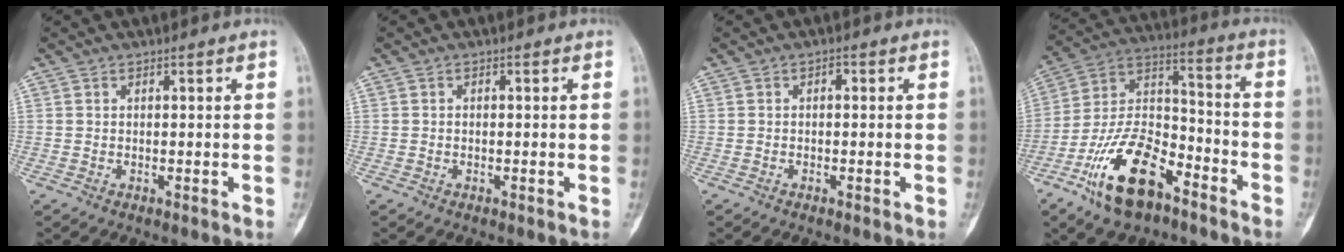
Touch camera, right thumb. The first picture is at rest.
{"total": 0.0}
{"total": 1.0, "force": [0.0, 0.7, 0.8], "torque": [-0.004, 0.005, -0.006]}
{"total": 18.3, "force": [-10.6, 8.8, 12.1], "torque": [-0.211, 0.076, -0.195]}